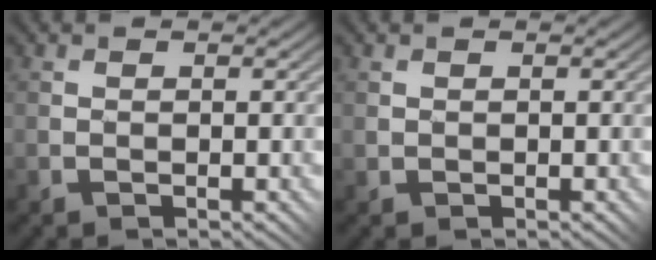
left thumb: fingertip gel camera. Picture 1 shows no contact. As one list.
[{"total": 0.5, "force": [0.2, 0.4, 0.1], "torque": [-0.005, -0.002, 0.006]}]